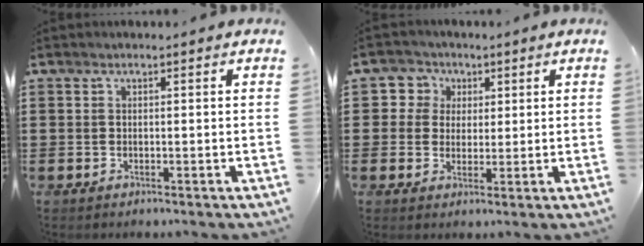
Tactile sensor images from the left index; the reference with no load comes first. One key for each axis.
{"total": 4.4, "fx": 1.5, "fy": 4.2, "fz": 0.0, "tx": -0.019, "ty": 0.009, "tz": 0.021}